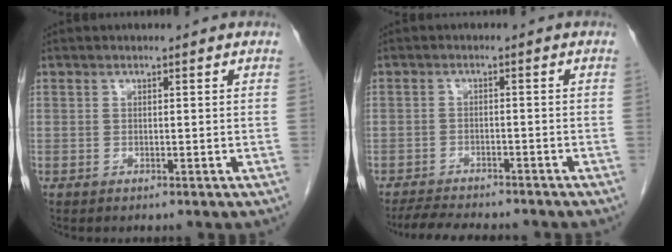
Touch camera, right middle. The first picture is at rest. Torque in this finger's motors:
{"motor_torque": [0.32, -0.20, -0.03, -0.01]}